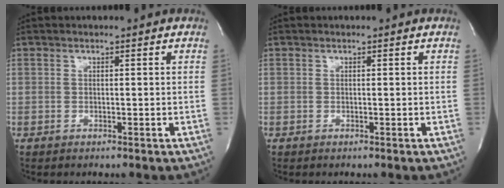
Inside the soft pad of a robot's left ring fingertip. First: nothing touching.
{"total": 0.0}